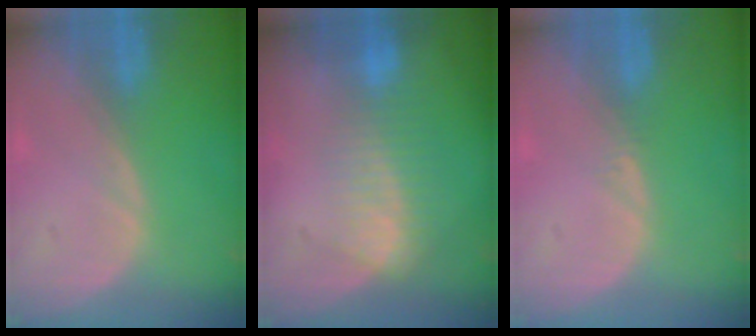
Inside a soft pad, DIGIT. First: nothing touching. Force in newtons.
{"total": 7.4, "press": 6.3, "slide": 3.8}
{"total": 0.5, "press": 0.5, "slide": 0.2}